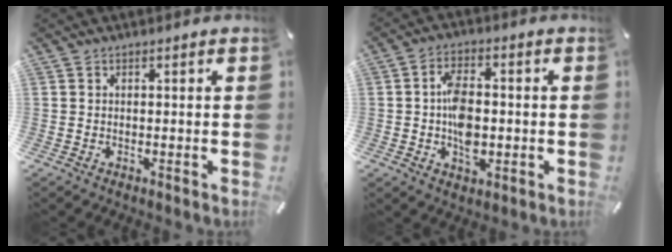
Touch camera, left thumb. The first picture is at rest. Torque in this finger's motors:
{"motor_torque": [1.60, 2.20, 0.60, -0.50, 0.24]}